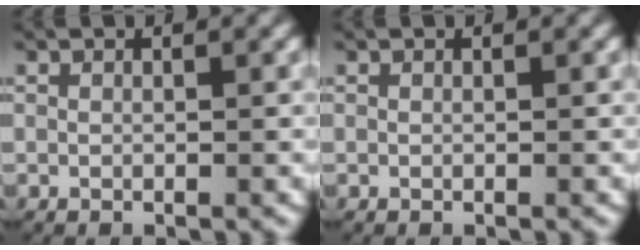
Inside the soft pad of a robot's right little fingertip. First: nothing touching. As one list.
[{"total": 0.0}]